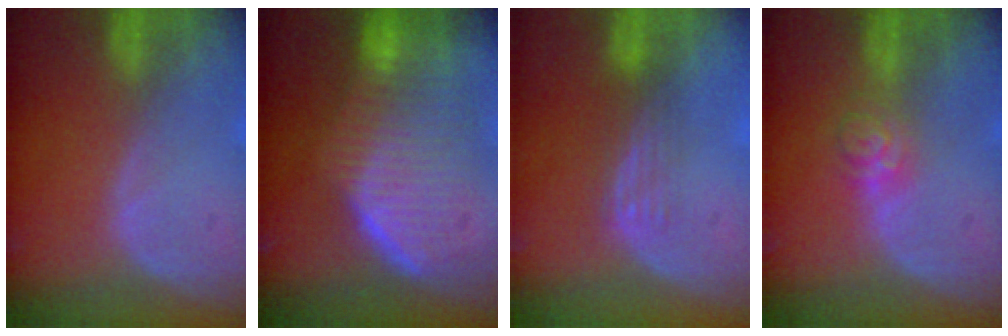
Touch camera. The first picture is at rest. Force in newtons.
{"total": 9.7, "press": 9.0, "slide": 3.6}
{"total": 2.9, "press": 2.7, "slide": 1.2}
{"total": 3.7, "press": 3.6, "slide": 0.9}